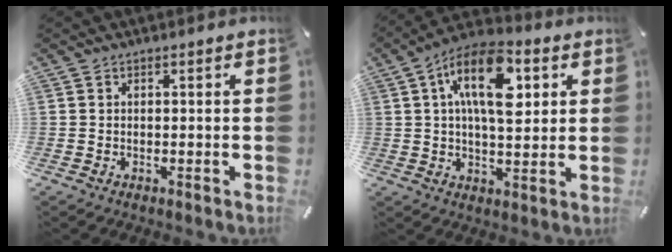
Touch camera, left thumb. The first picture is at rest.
{"total": 15.5, "force": [5.1, 7.9, 12.3], "torque": [-0.203, -0.008, 0.082]}